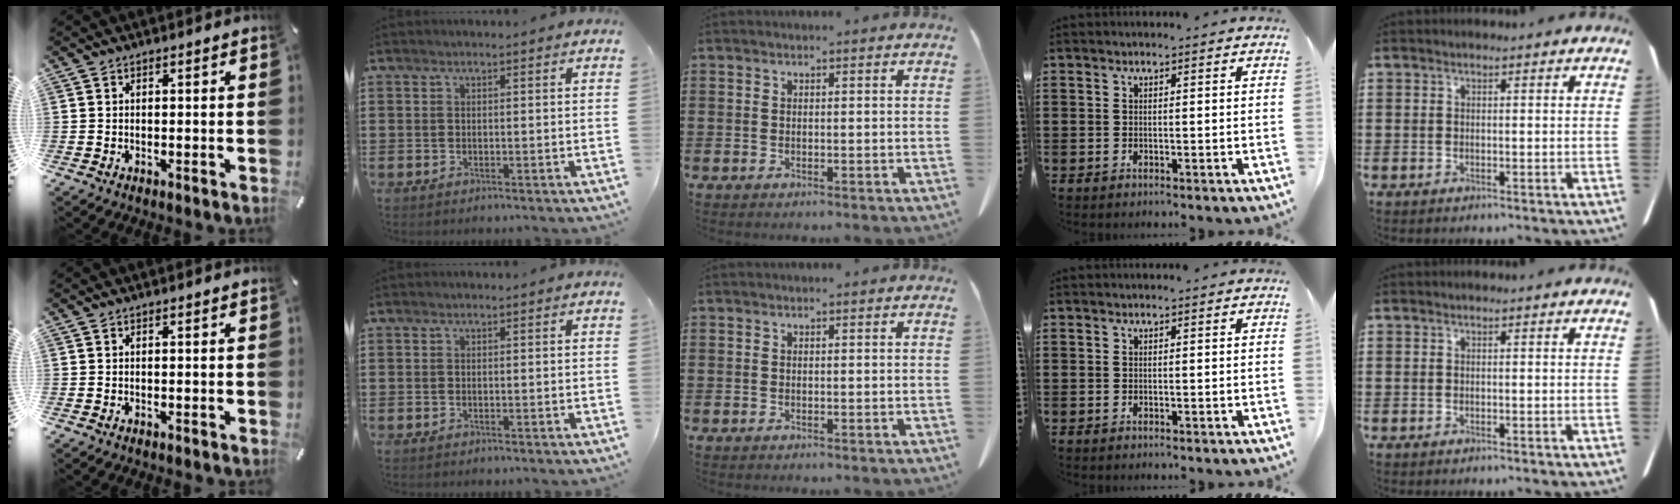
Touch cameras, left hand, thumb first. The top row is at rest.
{}